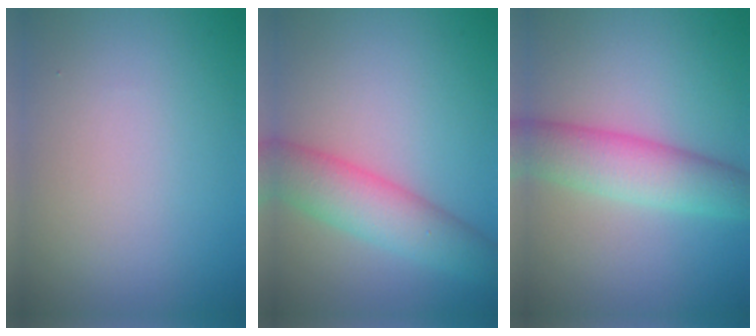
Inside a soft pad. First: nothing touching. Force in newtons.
{"total": 5.6, "press": 5.6, "slide": 0.1}
{"total": 4.8, "press": 4.8, "slide": 0.2}